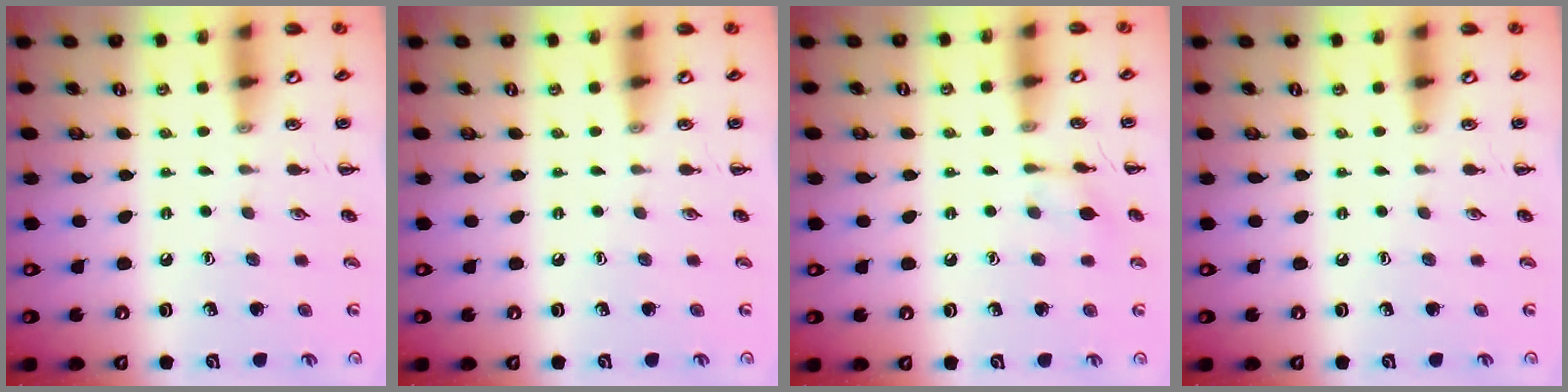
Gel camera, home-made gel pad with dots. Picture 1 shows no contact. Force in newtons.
{"total": 0.0}
{"total": 6.2, "press": 6.0, "slide": 1.6}
{"total": 0.0}